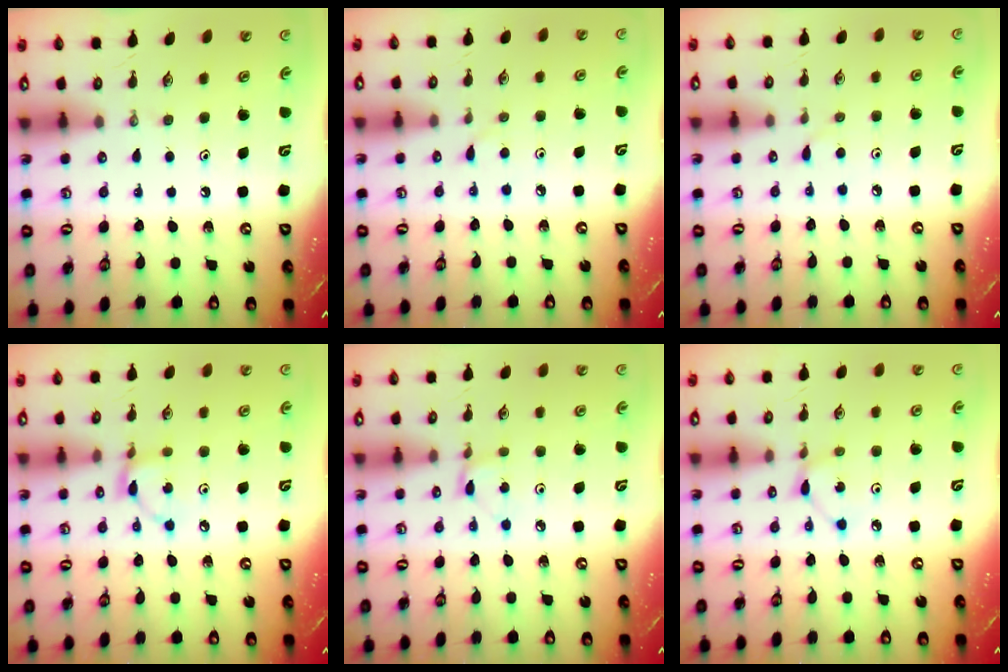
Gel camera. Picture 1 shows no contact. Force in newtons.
{"total": 3.0, "press": 3.0, "slide": 0.2}
{"total": 3.0, "press": 3.0, "slide": 0.2}
{"total": 4.4, "press": 4.4, "slide": 0.1}
{"total": 2.0, "press": 2.0, "slide": 0.2}
{"total": 2.5, "press": 2.5, "slide": 0.1}